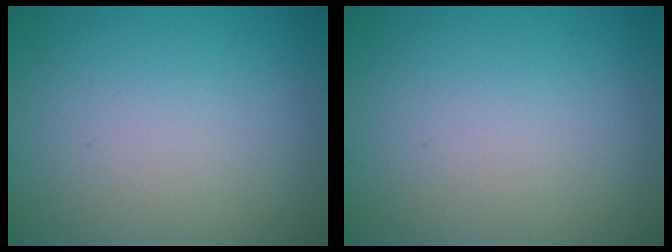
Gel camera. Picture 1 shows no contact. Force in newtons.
{"total": 0.0}